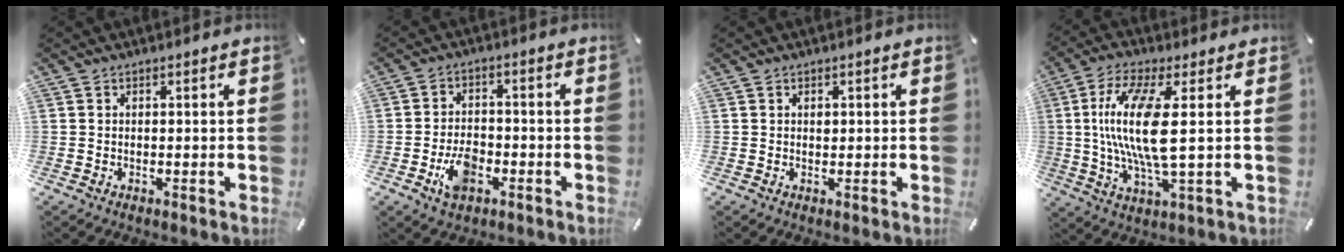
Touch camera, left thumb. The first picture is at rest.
{"total": 7.7, "force": [-3.2, 4.8, 5.2], "torque": [-0.097, 0.012, -0.057]}
{"total": 0.7, "force": [0.2, 0.6, 0.3], "torque": [-0.007, 0.001, 0.003]}
{"total": 15.0, "force": [1.4, 3.7, 14.5], "torque": [-0.305, -0.015, 0.015]}